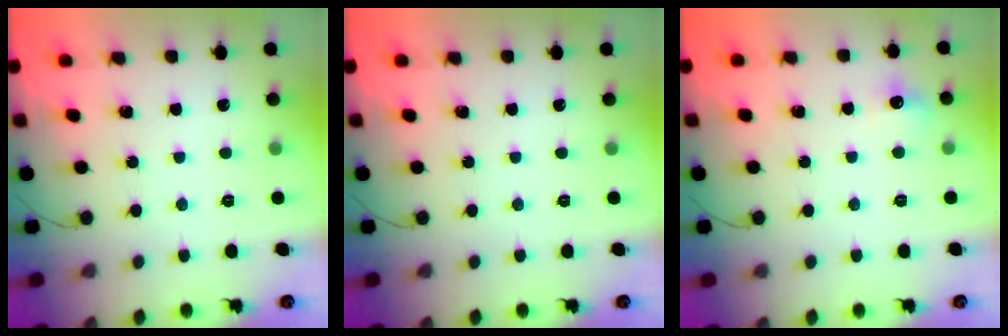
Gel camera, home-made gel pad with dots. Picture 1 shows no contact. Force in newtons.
{"total": 0.0}
{"total": 6.0, "press": 5.9, "slide": 1.1}